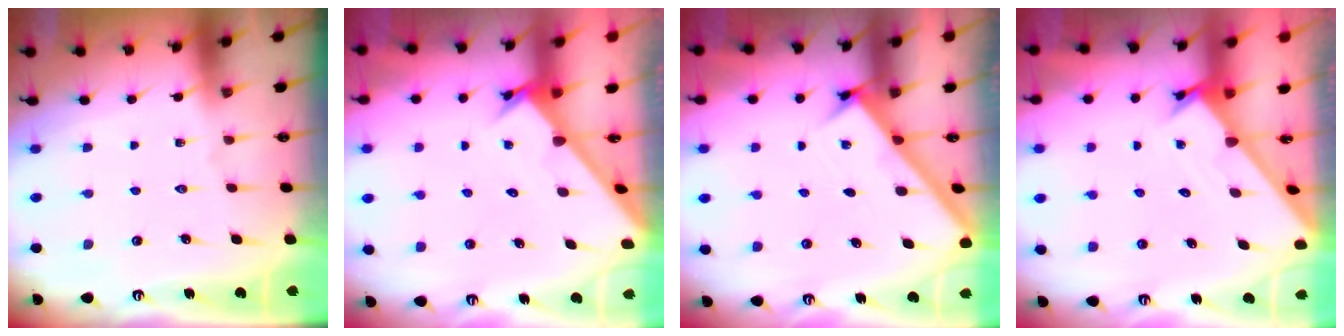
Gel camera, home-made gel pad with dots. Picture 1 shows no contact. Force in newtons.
{"total": 2.6, "press": 2.6, "slide": 0.3}
{"total": 2.2, "press": 2.2, "slide": 0.2}
{"total": 1.7, "press": 1.7, "slide": 0.1}